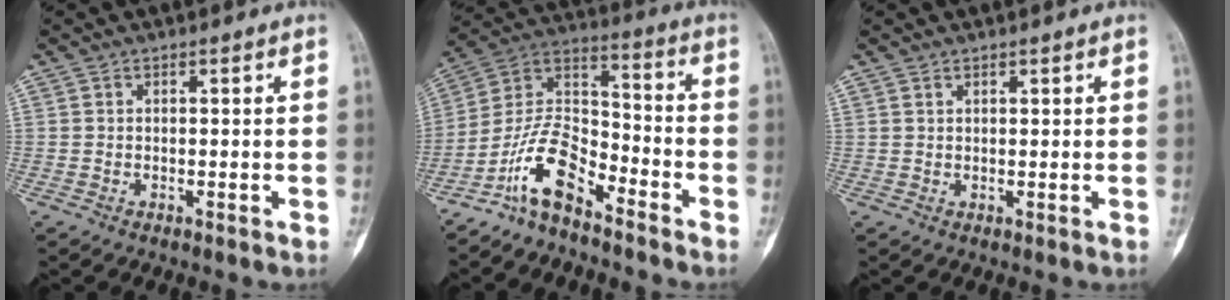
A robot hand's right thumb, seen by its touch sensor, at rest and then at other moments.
{"total": 11.8, "force": [-8.2, 5.0, 6.8], "torque": [-0.121, 0.087, -0.168]}
{"total": 0.5, "force": [0.4, 0.2, 0.1], "torque": [0.008, 0.001, 0.006]}